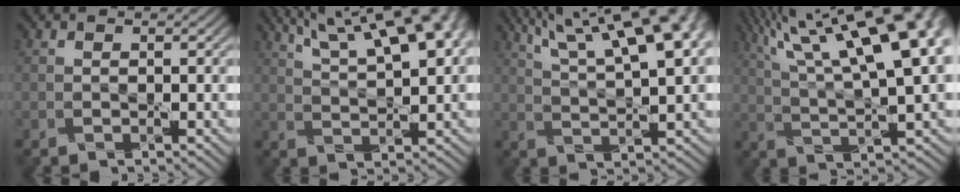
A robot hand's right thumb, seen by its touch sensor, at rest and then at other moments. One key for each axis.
{"total": 15.4, "fx": 8.5, "fy": 4.8, "fz": 12.0, "tx": -0.196, "ty": 0.034, "tz": 0.112}
{"total": 17.1, "fx": 9.4, "fy": 4.9, "fz": 13.5, "tx": -0.219, "ty": 0.037, "tz": 0.129}
{"total": 21.2, "fx": 9.2, "fy": 7.3, "fz": 17.7, "tx": -0.286, "ty": 0.067, "tz": 0.143}